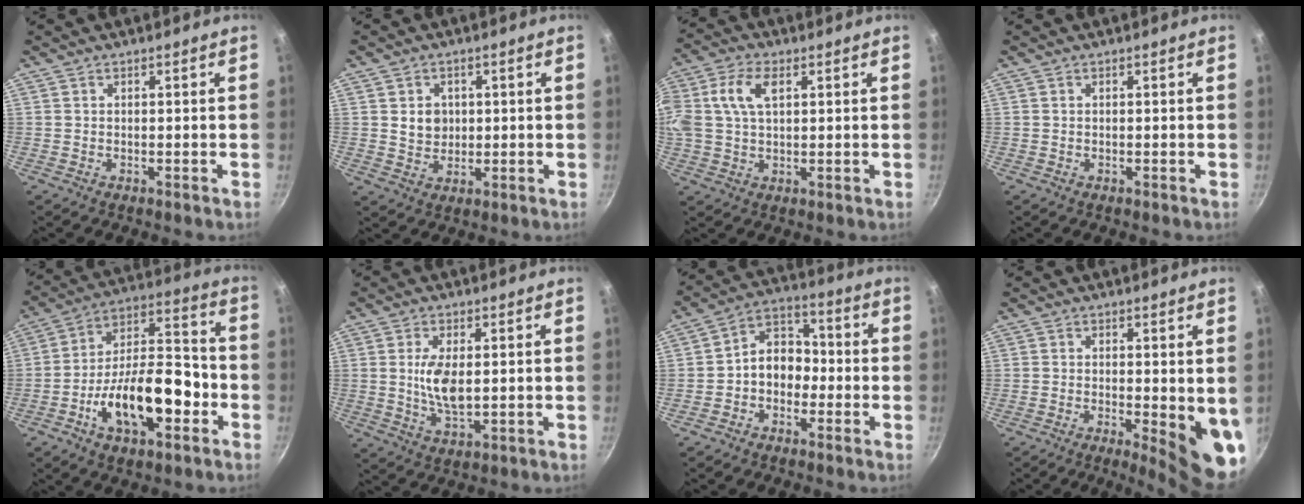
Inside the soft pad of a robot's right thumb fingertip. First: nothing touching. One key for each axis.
{"total": 4.7, "fx": 0.8, "fy": 4.0, "fz": 2.3, "tx": -0.018, "ty": -0.002, "tz": 0.015}
{"total": 11.2, "fx": 3.0, "fy": 6.7, "fz": 8.5, "tx": -0.173, "ty": 0.022, "tz": 0.050}
{"total": 0.0}
{"total": 18.9, "fx": -6.7, "fy": 9.2, "fz": 15.1, "tx": -0.218, "ty": 0.058, "tz": -0.115}
{"total": 7.3, "fx": 0.7, "fy": 3.4, "fz": 6.4, "tx": -0.123, "ty": -0.010, "tz": 0.018}
{"total": 8.4, "fx": -1.8, "fy": 6.5, "fz": 5.1, "tx": -0.039, "ty": 0.043, "tz": -0.047}
{"total": 9.2, "fx": -1.1, "fy": 2.8, "fz": 8.7, "tx": -0.099, "ty": -0.014, "tz": -0.008}